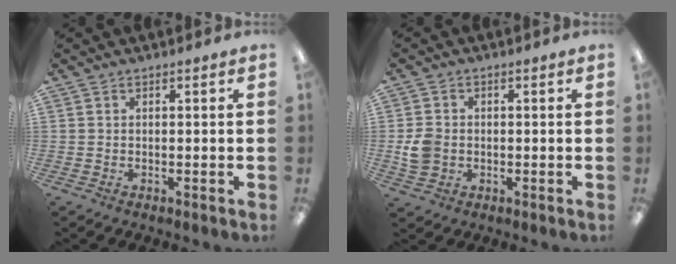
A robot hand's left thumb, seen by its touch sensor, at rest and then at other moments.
{"total": 5.7, "force": [-0.6, 4.8, 2.9], "torque": [-0.057, 0.006, -0.011]}